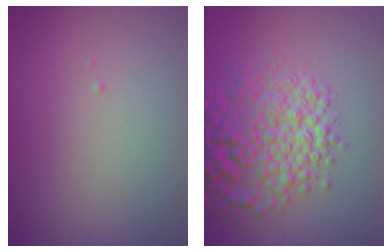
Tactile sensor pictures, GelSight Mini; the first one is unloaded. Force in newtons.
{"total": 8.5, "press": 8.5, "slide": 0.3}